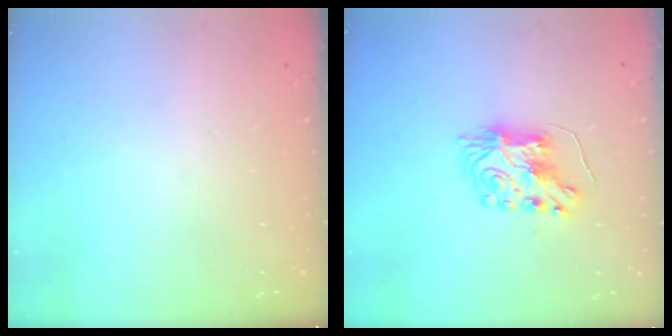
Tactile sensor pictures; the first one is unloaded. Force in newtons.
{"total": 8.4, "press": 8.4, "slide": 0.6}